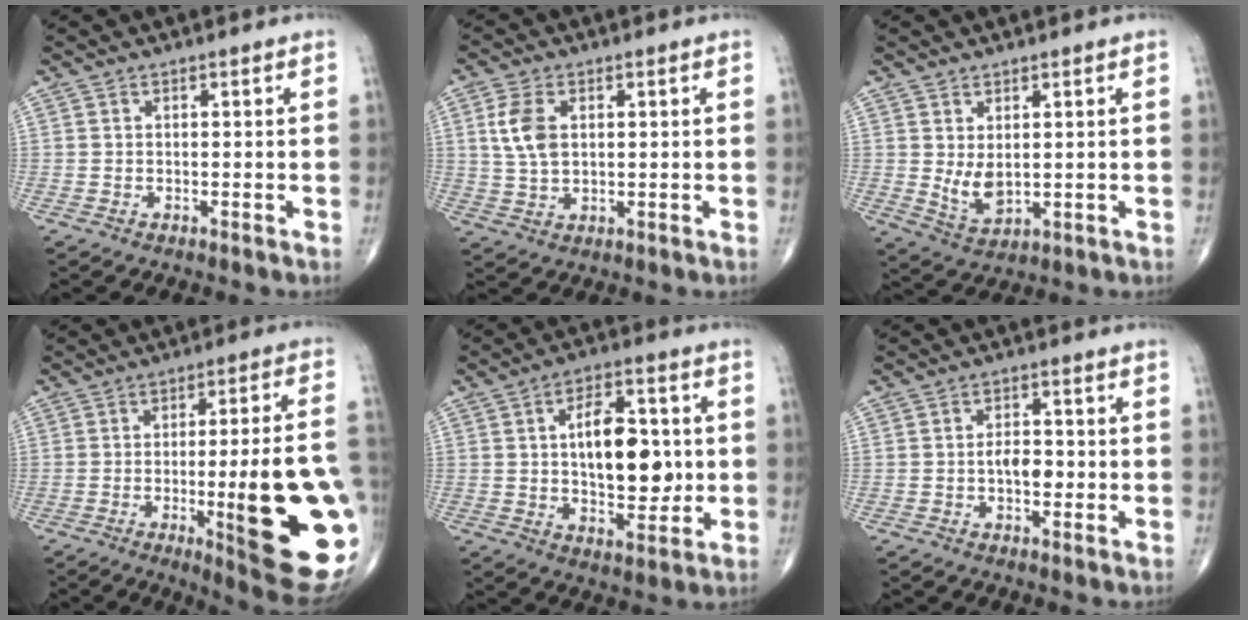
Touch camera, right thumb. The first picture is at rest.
{"total": 6.8, "force": [1.6, 4.1, 5.1], "torque": [-0.102, 0.000, 0.033]}
{"total": 4.9, "force": [0.8, 2.7, 4.0], "torque": [-0.066, -0.015, 0.028]}
{"total": 23.7, "force": [-4.9, 4.2, 22.8], "torque": [-0.258, -0.003, -0.056]}
{"total": 14.5, "force": [1.1, 7.7, 12.2], "torque": [-0.150, 0.004, 0.018]}
{"total": 4.6, "force": [-0.5, 2.6, 3.8], "torque": [-0.049, 0.007, -0.011]}